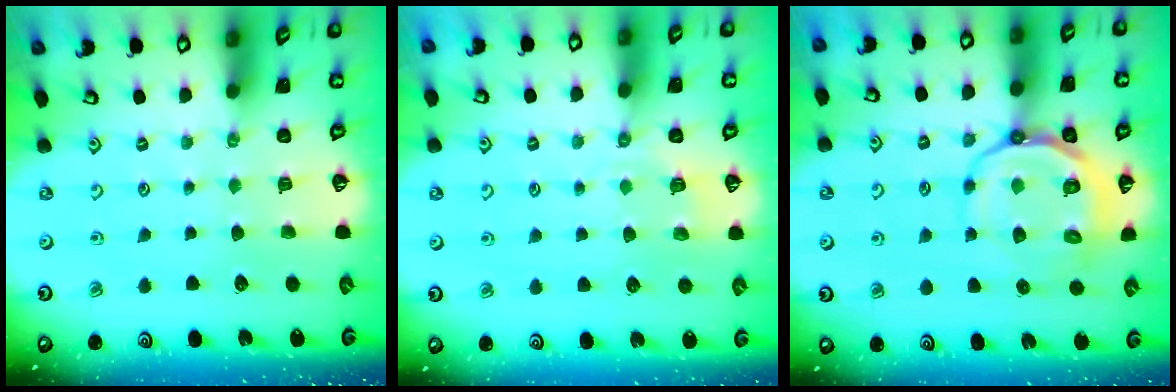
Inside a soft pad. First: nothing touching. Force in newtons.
{"total": 3.0, "press": 2.5, "slide": 1.6}
{"total": 12.7, "press": 12.5, "slide": 2.4}